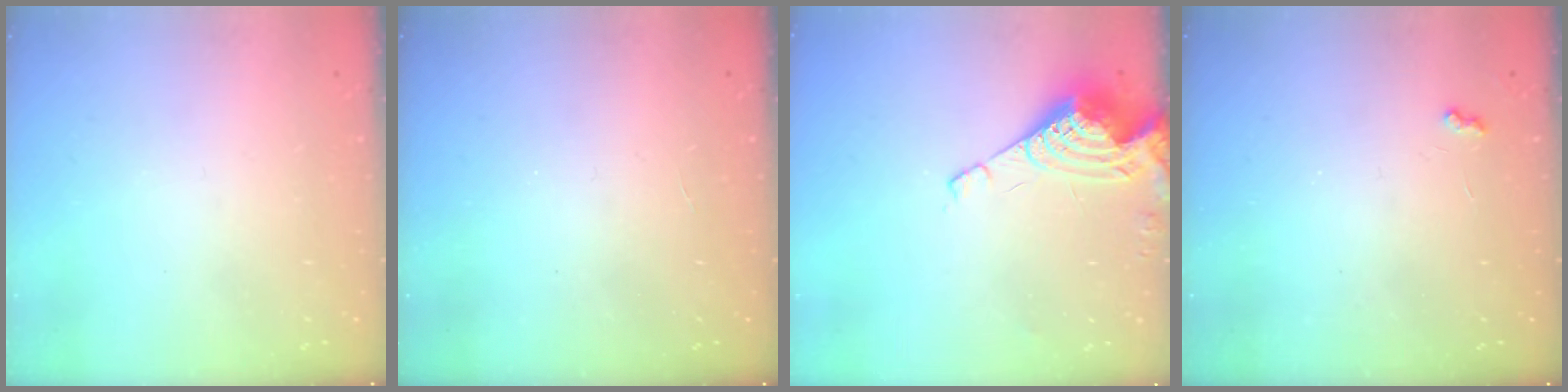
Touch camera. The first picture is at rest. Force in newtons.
{"total": 2.1, "press": 2.1, "slide": 0.4}
{"total": 9.8, "press": 9.7, "slide": 1.2}
{"total": 3.0, "press": 3.0, "slide": 0.4}